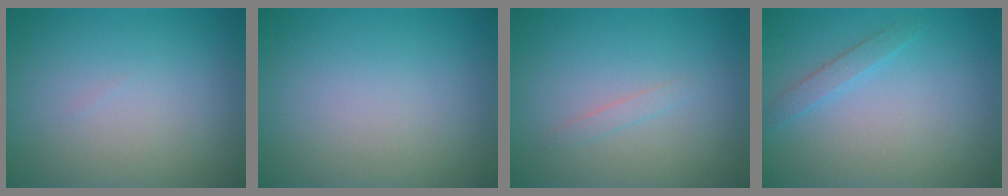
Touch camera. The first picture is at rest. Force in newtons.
{"total": 0.0}
{"total": 0.8, "press": 0.8, "slide": 0.1}
{"total": 1.4, "press": 1.4, "slide": 0.1}